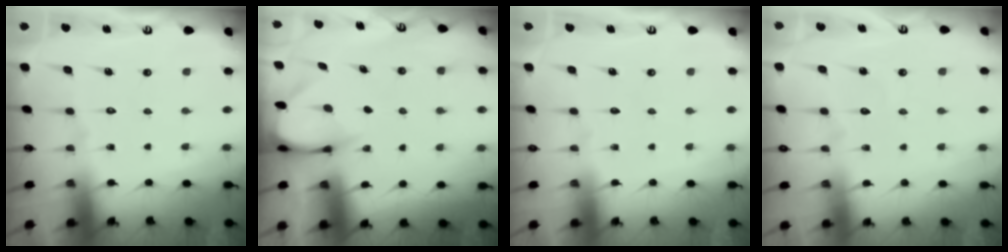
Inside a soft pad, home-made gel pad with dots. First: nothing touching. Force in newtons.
{"total": 3.3, "press": 3.3, "slide": 0.3}
{"total": 0.0}
{"total": 2.1, "press": 2.1, "slide": 0.2}